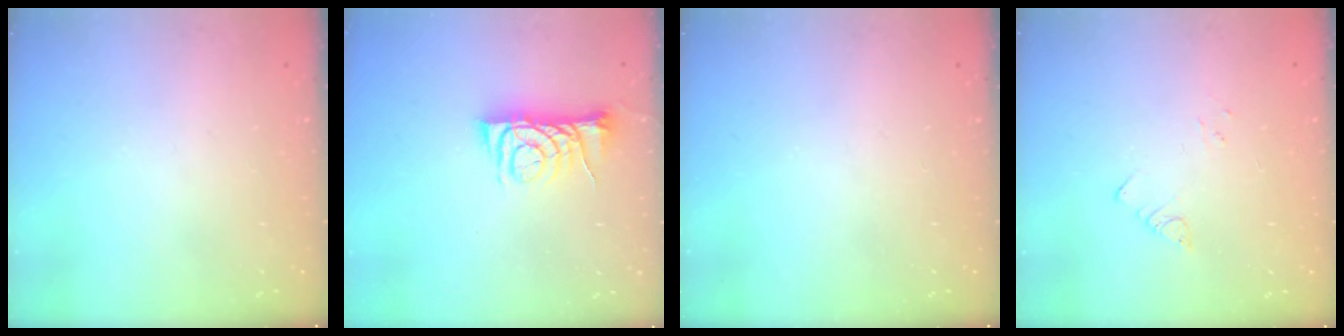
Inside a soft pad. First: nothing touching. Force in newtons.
{"total": 6.7, "press": 6.7, "slide": 0.7}
{"total": 0.0}
{"total": 3.0, "press": 3.0, "slide": 0.4}